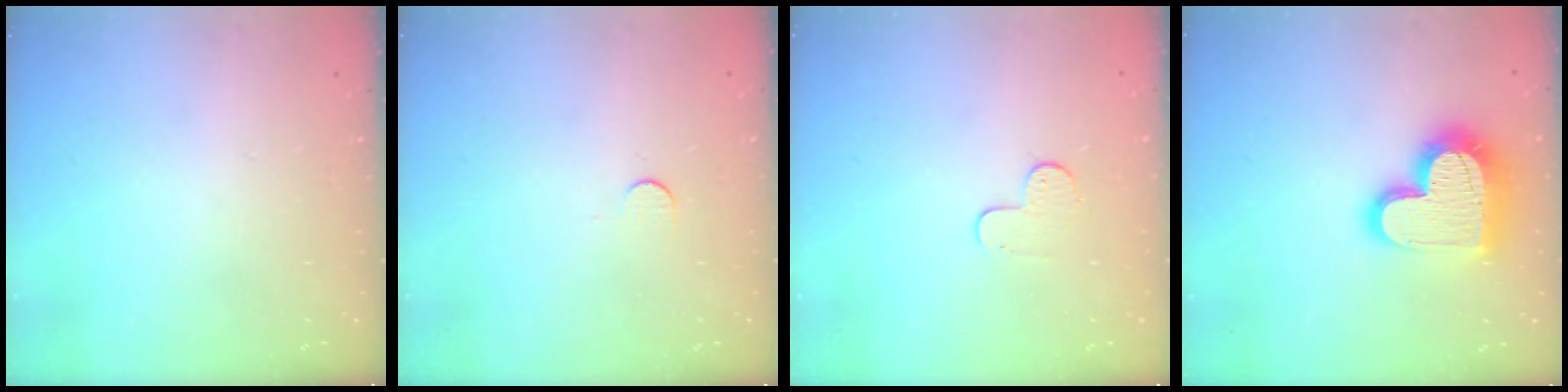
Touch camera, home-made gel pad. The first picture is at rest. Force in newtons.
{"total": 3.7, "press": 3.7, "slide": 0.4}
{"total": 4.5, "press": 4.5, "slide": 0.5}
{"total": 19.2, "press": 19.2, "slide": 1.5}